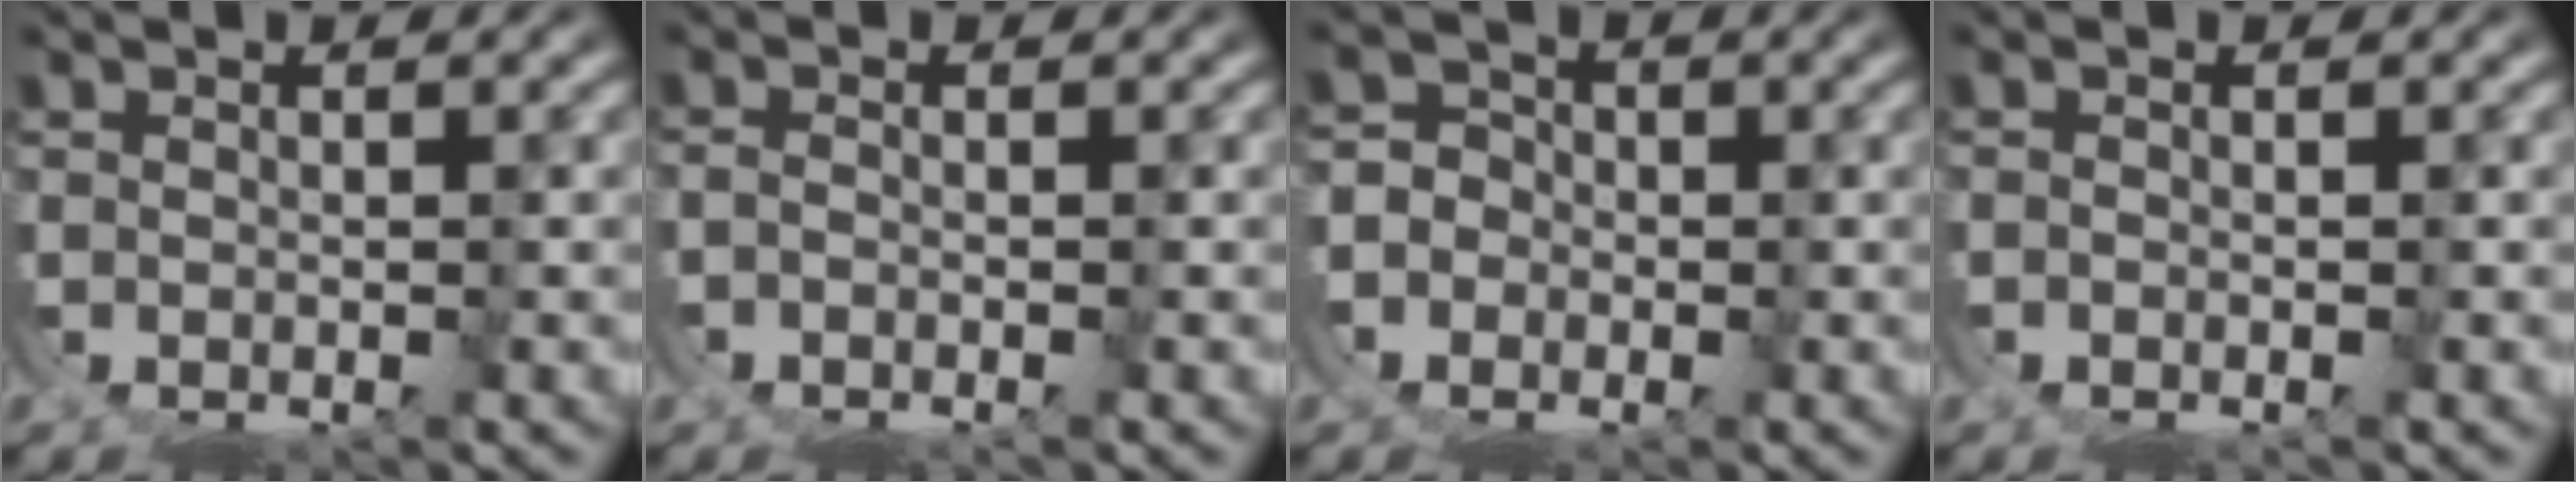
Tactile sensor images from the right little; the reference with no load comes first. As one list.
[{"total": 1.2, "force": [-0.8, 0.6, 0.5], "torque": [-0.010, -0.002, -0.024]}, {"total": 7.2, "force": [-1.8, 6.7, 2.0], "torque": [-0.060, -0.020, -0.047]}, {"total": 1.3, "force": [-0.5, 1.2, 0.2], "torque": [-0.015, -0.006, -0.015]}]